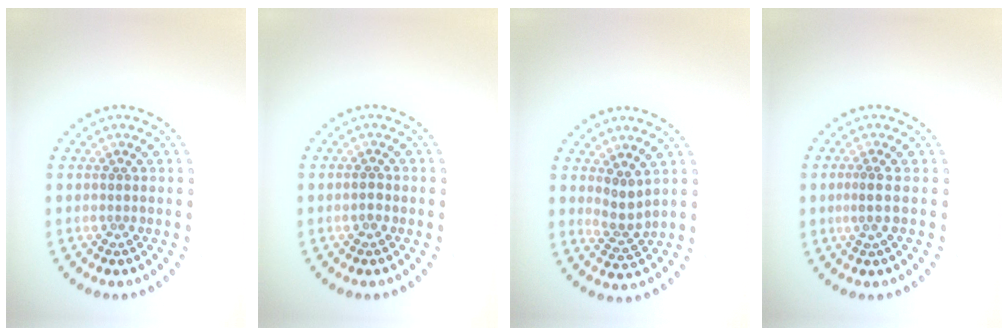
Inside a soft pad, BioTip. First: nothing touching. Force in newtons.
{"total": 1.0, "press": 1.0, "slide": 0.2}
{"total": 2.0, "press": 1.5, "slide": 1.2}
{"total": 1.5, "press": 1.2, "slide": 0.8}